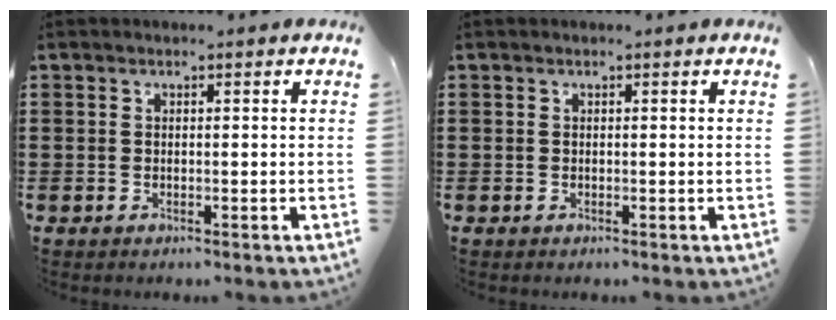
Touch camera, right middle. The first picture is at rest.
{"total": 0.0}